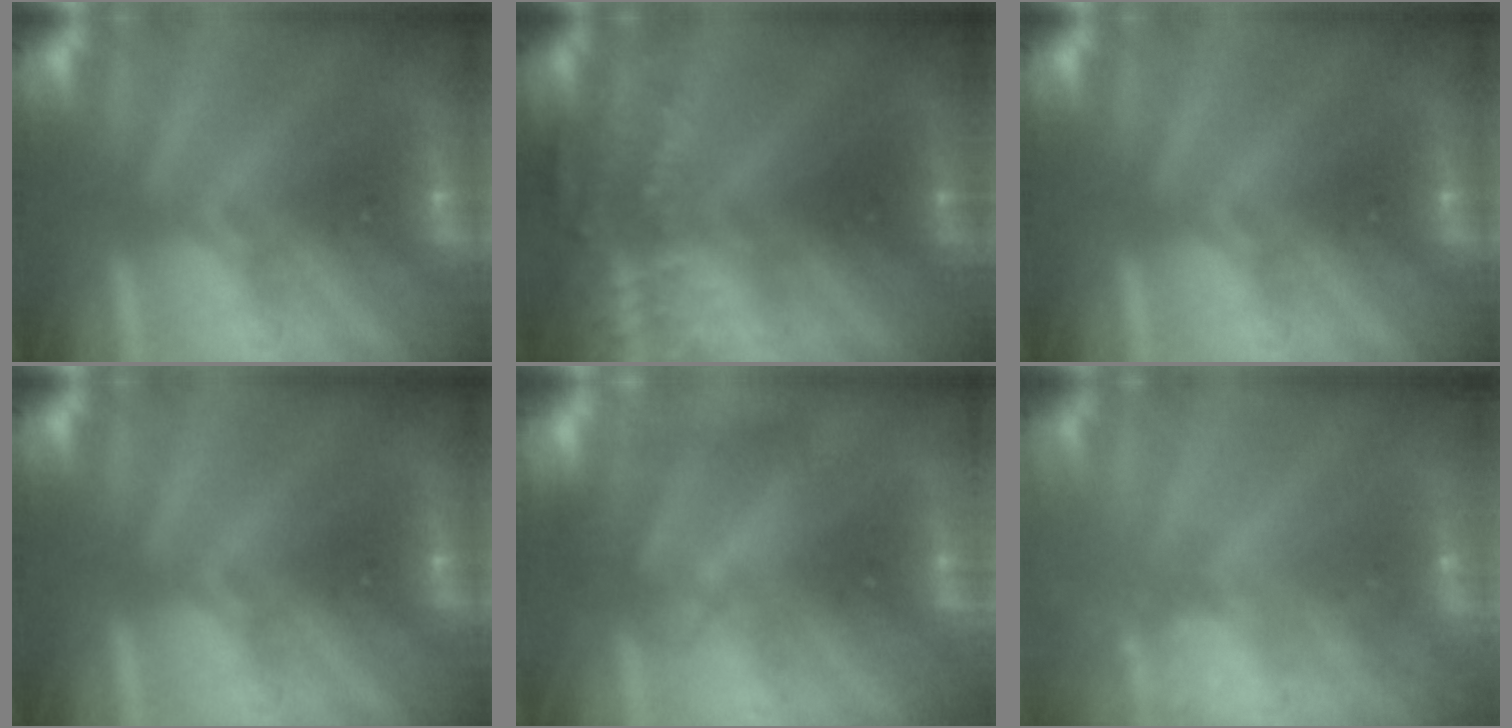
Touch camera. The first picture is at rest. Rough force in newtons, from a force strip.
{"total": 3.4}
{"total": 0.0}
{"total": 0.0}
{"total": 4.4}
{"total": 2.6}